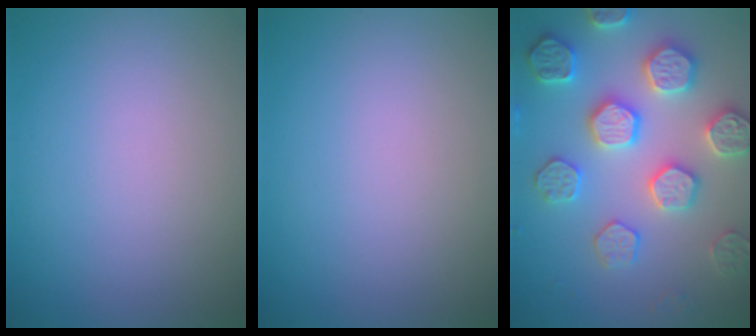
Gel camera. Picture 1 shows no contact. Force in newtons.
{"total": 0.0}
{"total": 5.8, "press": 5.6, "slide": 1.3}